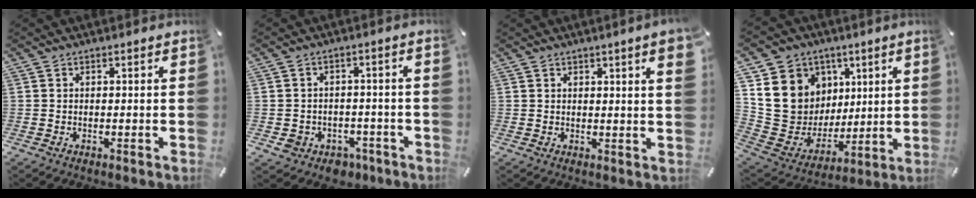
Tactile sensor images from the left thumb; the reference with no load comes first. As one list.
[{"total": 5.2, "force": [-1.9, 4.5, 1.7], "torque": [-0.029, 0.010, -0.034]}, {"total": 3.4, "force": [1.7, 0.3, 2.9], "torque": [-0.048, -0.003, 0.027]}, {"total": 16.5, "force": [5.0, 15.0, 4.6], "torque": [-0.068, -0.039, 0.120]}]